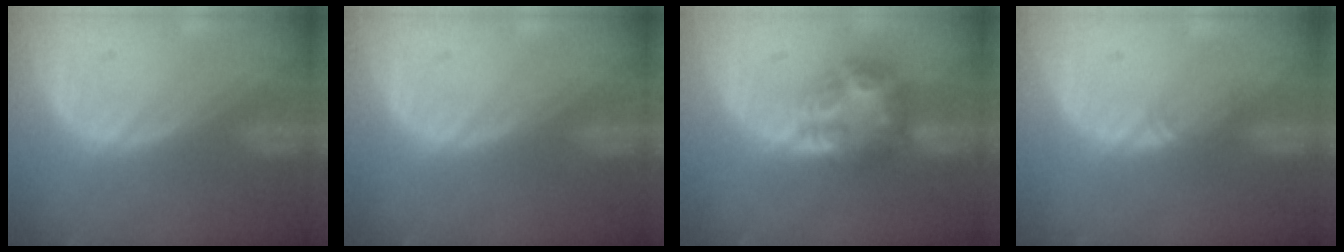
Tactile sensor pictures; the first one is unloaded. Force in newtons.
{"total": 0.0}
{"total": 7.9, "press": 6.7, "slide": 4.2}
{"total": 1.1, "press": 1.0, "slide": 0.6}